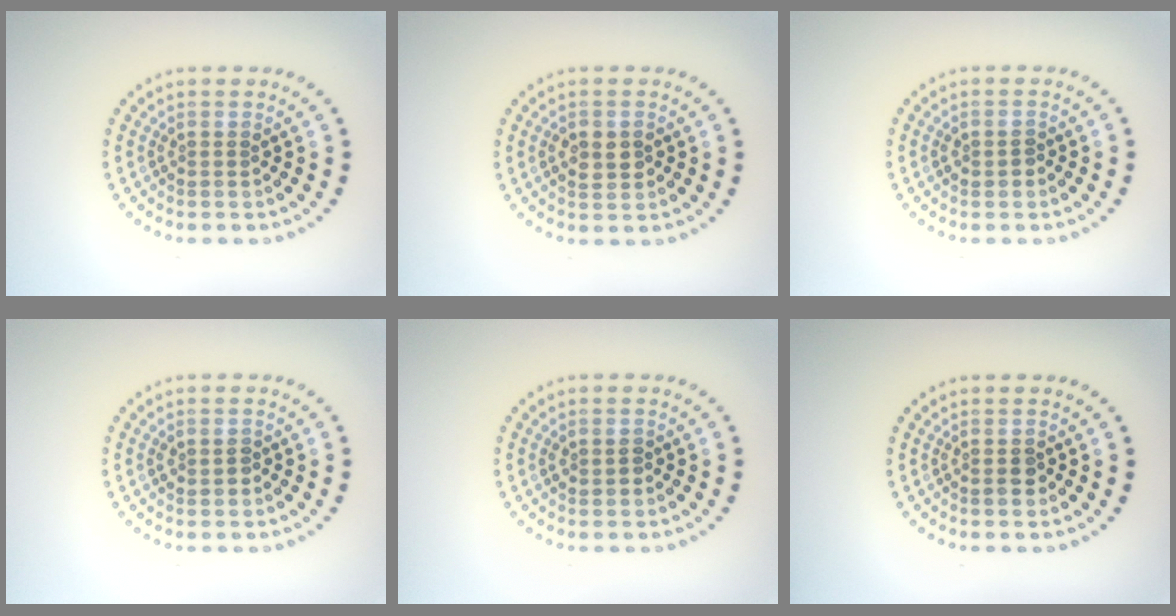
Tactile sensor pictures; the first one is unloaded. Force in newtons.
{"total": 2.2, "press": 2.2, "slide": 0.1}
{"total": 1.2, "press": 1.2, "slide": 0.1}
{"total": 1.2, "press": 1.2, "slide": 0.2}
{"total": 1.2, "press": 1.2, "slide": 0.2}
{"total": 1.3, "press": 1.2, "slide": 0.4}